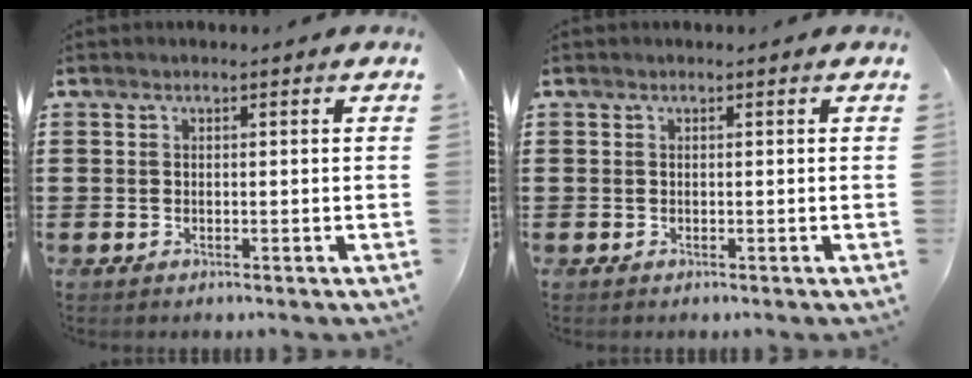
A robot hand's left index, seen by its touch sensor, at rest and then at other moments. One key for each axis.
{"total": 0.0}